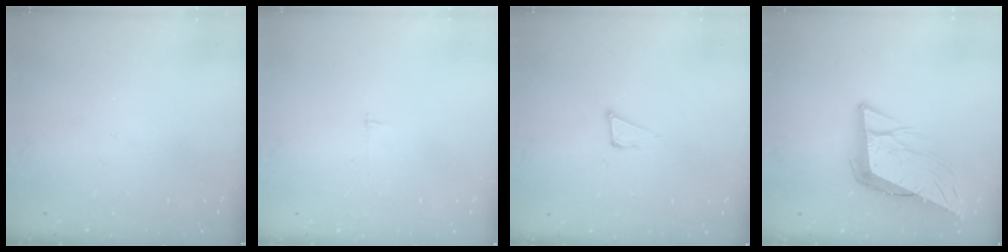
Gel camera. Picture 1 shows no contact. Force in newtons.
{"total": 2.5, "press": 2.5, "slide": 0.2}
{"total": 4.0, "press": 3.9, "slide": 0.8}
{"total": 11.8, "press": 11.2, "slide": 3.6}